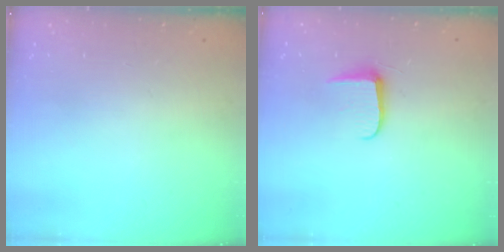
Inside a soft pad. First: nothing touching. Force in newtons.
{"total": 5.9, "press": 5.8, "slide": 0.8}